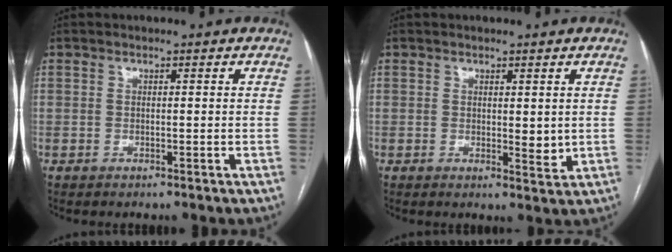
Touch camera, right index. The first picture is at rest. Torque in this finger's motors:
{"motor_torque": [0.33, 0.12, 0.08, 0.02]}